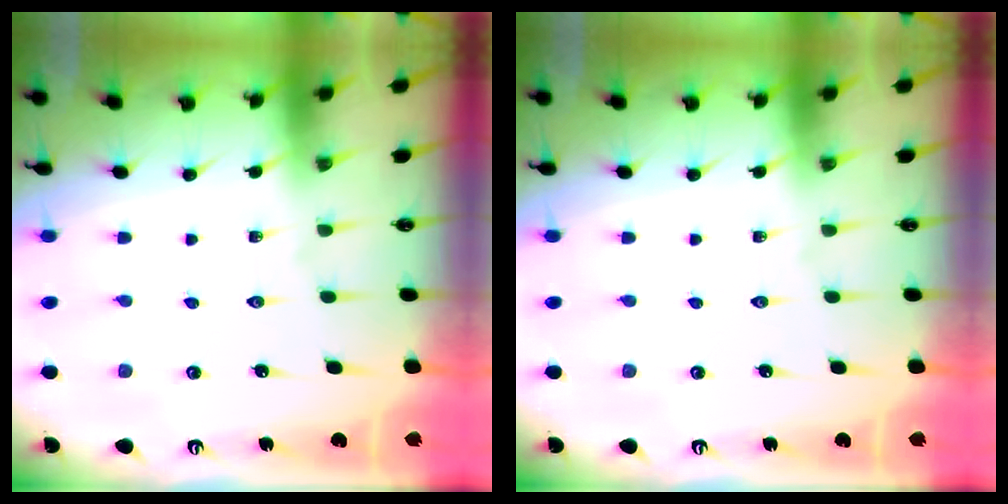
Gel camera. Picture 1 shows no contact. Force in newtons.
{"total": 0.0}